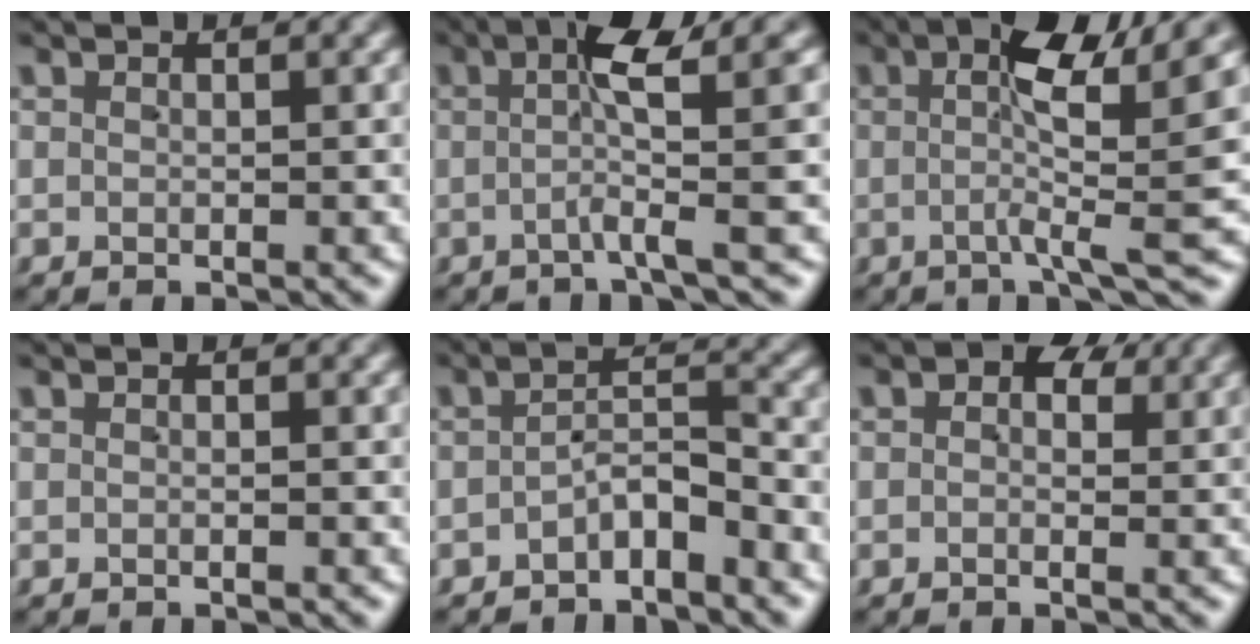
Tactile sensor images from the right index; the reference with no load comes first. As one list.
[{"total": 4.6, "force": [0.5, -0.3, 4.6], "torque": [-0.073, 0.005, 0.010]}, {"total": 7.4, "force": [0.9, 1.1, 7.2], "torque": [-0.105, -0.001, 0.012]}, {"total": 0.0}, {"total": 3.7, "force": [-3.0, 1.2, 1.8], "torque": [-0.008, -0.003, -0.053]}, {"total": 2.6, "force": [0.8, 1.6, 1.9], "torque": [-0.017, 0.003, 0.004]}]